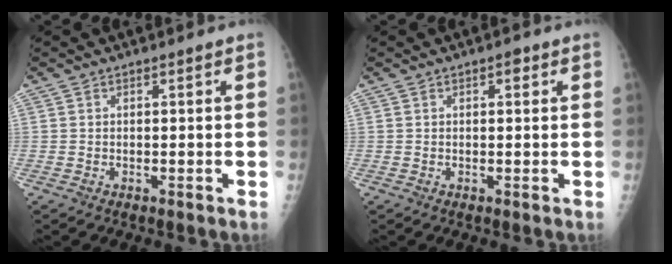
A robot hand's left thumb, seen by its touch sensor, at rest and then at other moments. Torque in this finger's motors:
{"motor_torque": [-0.14, 0.06, 0.05, 0.11, 0.00]}